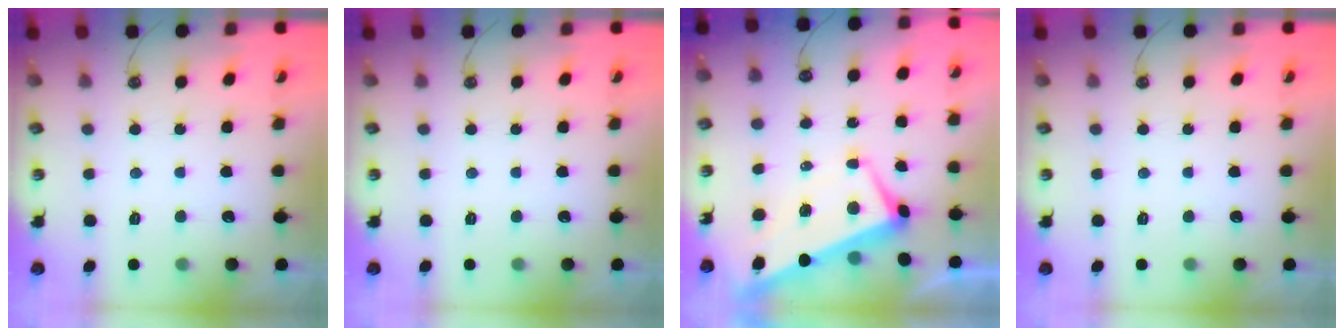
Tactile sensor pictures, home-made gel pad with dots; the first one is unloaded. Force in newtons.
{"total": 0.0}
{"total": 1.0, "press": 0.0, "slide": 1.0}
{"total": 0.0}